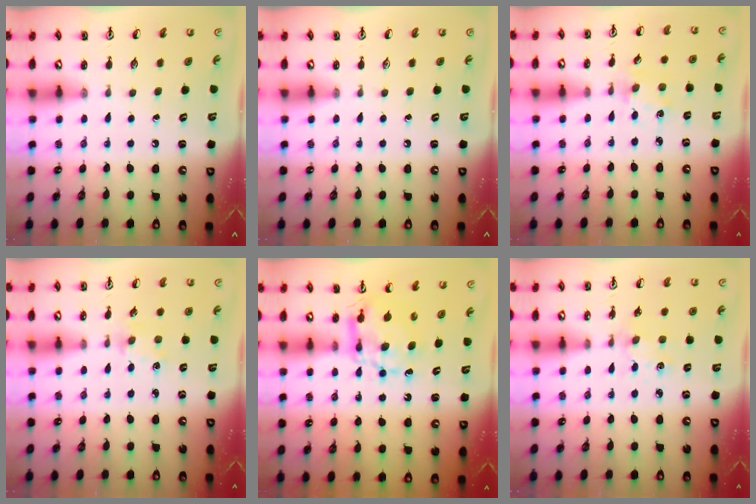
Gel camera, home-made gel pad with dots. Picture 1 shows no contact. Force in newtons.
{"total": 0.0}
{"total": 1.6, "press": 1.5, "slide": 0.3}
{"total": 1.9, "press": 1.8, "slide": 0.4}
{"total": 7.1, "press": 7.1, "slide": 0.2}
{"total": 2.5, "press": 2.5, "slide": 0.5}